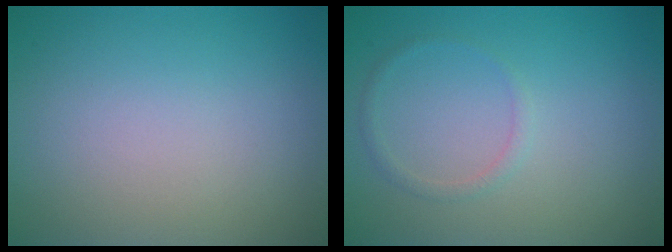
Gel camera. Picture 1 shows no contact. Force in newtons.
{"total": 1.0, "press": 1.0, "slide": 0.0}